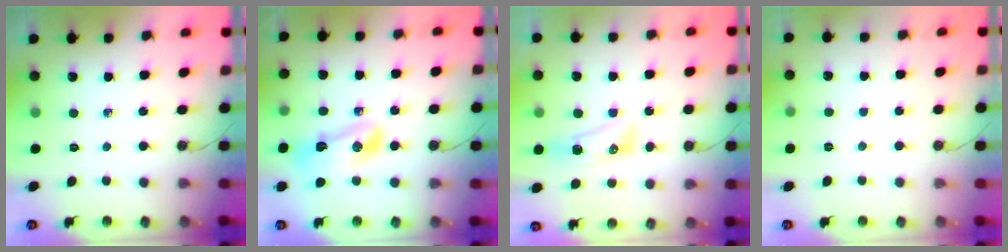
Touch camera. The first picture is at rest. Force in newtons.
{"total": 9.0, "press": 9.0, "slide": 1.2}
{"total": 9.0, "press": 8.6, "slide": 2.4}
{"total": 13.2, "press": 3.1, "slide": 12.8}